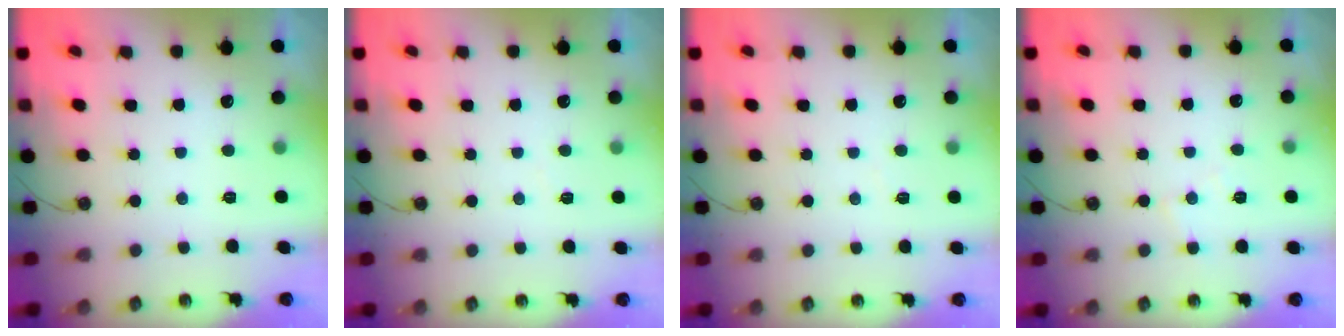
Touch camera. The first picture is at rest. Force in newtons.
{"total": 3.5, "press": 3.5, "slide": 0.6}
{"total": 3.5, "press": 3.5, "slide": 0.6}
{"total": 5.6, "press": 5.5, "slide": 0.8}